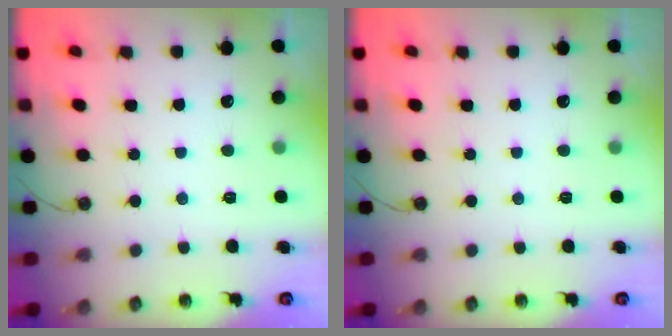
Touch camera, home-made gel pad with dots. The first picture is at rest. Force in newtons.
{"total": 0.0}